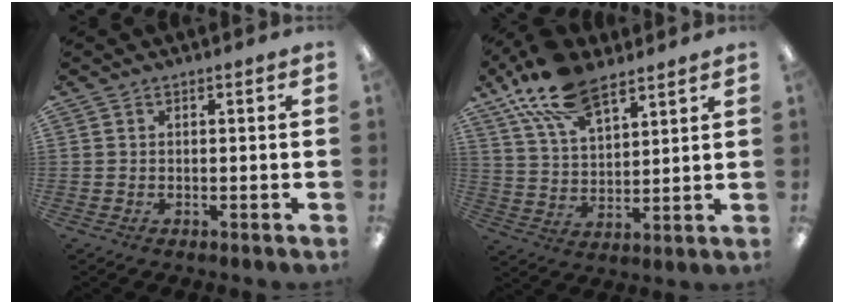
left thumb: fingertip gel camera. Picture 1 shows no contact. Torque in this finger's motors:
{"motor_torque": [0.24, 0.26, 1.16, -1.61, 0.11]}